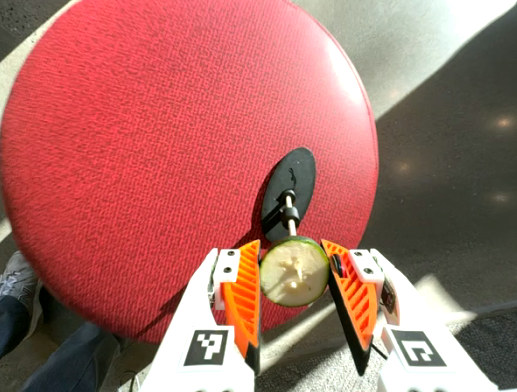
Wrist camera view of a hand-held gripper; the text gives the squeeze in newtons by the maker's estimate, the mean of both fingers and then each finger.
{"total": 10.7, "left": 10.6, "right": 10.8}